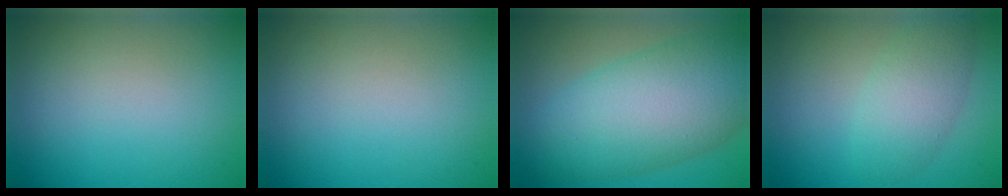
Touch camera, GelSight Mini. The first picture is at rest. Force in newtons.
{"total": 0.0}
{"total": 10.4, "press": 10.4, "slide": 0.3}
{"total": 3.9, "press": 3.9, "slide": 0.2}